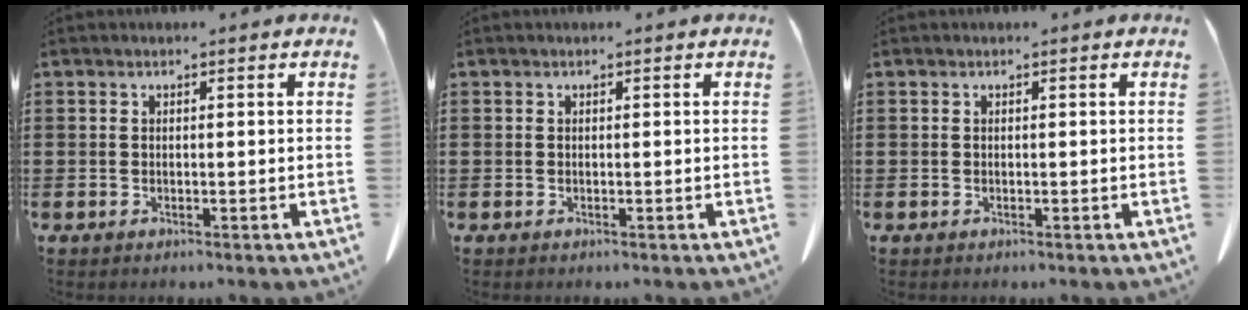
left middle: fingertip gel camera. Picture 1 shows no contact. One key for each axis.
{"total": 0.0}
{"total": 0.0}